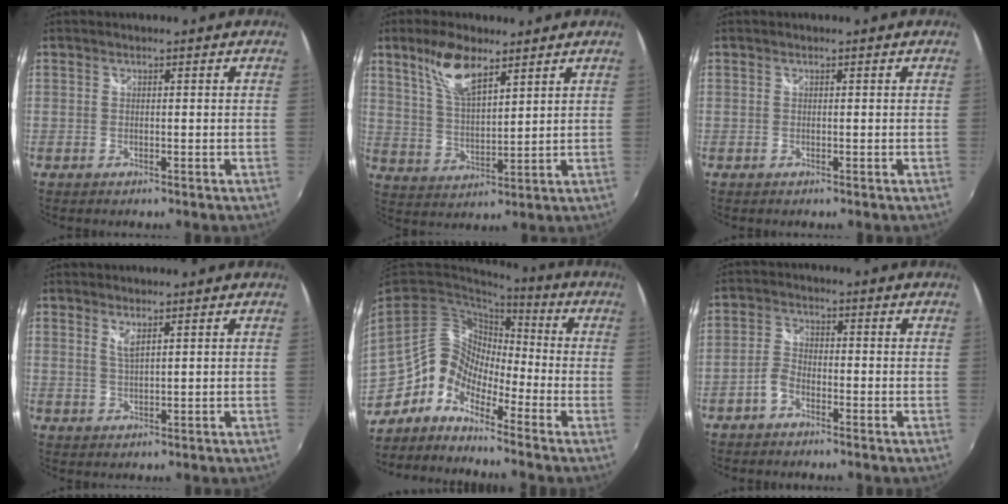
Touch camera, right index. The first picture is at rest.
{"total": 9.3, "force": [6.0, 3.2, 6.4], "torque": [-0.125, 0.009, 0.122]}
{"total": 0.0}
{"total": 2.0, "force": [1.3, 0.3, 1.5], "torque": [-0.029, -0.003, 0.022]}
{"total": 11.0, "force": [-6.2, 7.6, 4.9], "torque": [-0.093, 0.026, -0.146]}
{"total": 3.1, "force": [-2.1, 1.6, 1.7], "torque": [-0.044, 0.010, -0.043]}